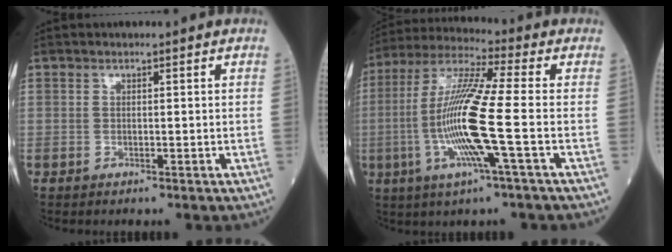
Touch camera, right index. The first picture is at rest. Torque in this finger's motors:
{"motor_torque": [2.14, 0.00, 1.06, 0.21]}